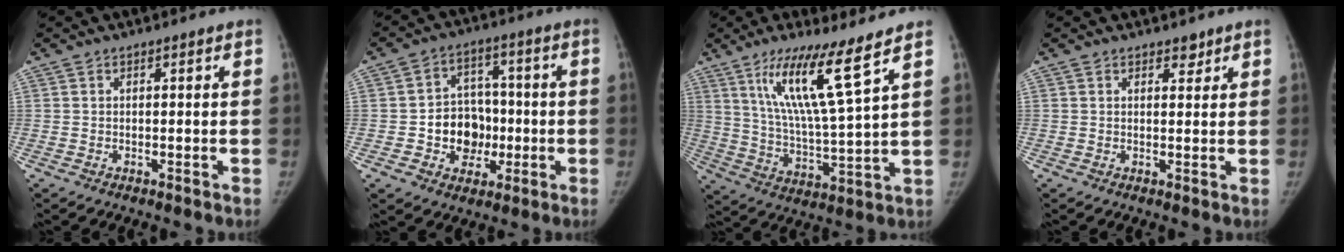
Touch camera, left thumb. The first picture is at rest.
{"total": 10.6, "force": [-2.1, 8.8, 5.5], "torque": [-0.033, 0.025, -0.032]}
{"total": 14.7, "force": [8.6, 0.7, 11.9], "torque": [-0.213, -0.053, 0.164]}
{"total": 1.6, "force": [1.2, 1.0, 0.4], "torque": [0.009, -0.007, 0.015]}